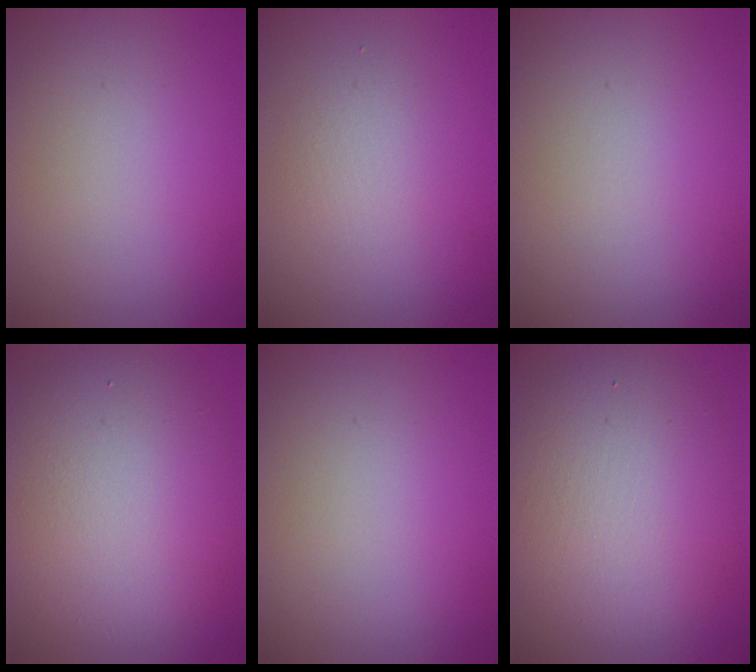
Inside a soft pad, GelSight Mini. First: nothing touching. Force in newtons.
{"total": 1.8, "press": 1.8, "slide": 0.1}
{"total": 0.0}
{"total": 9.4, "press": 9.4, "slide": 0.5}
{"total": 0.0}
{"total": 8.6, "press": 8.5, "slide": 0.9}